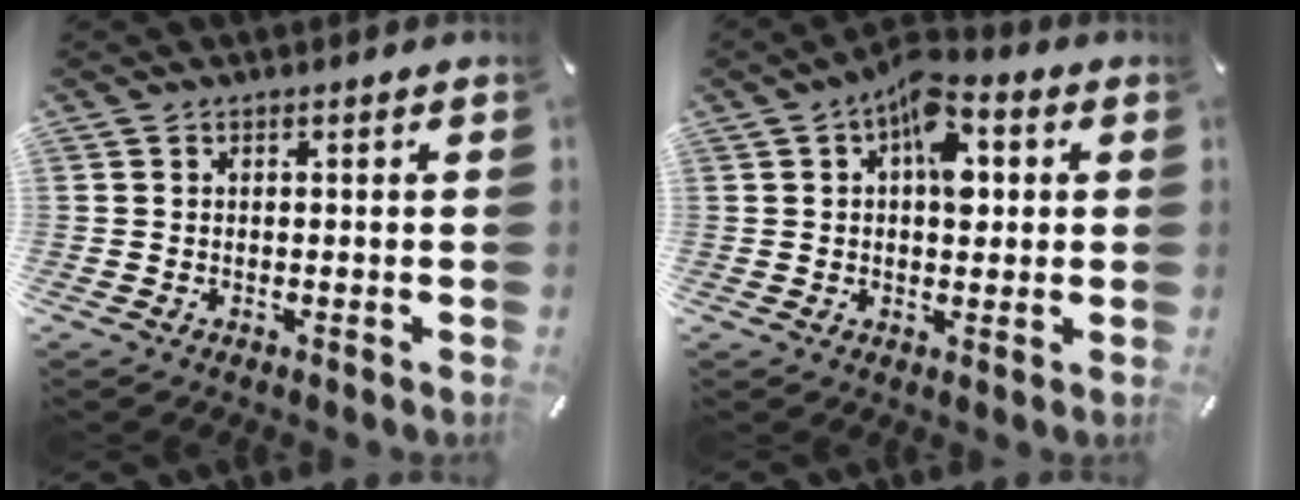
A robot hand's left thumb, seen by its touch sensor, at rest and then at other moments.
{"total": 9.4, "force": [2.7, 5.4, 7.2], "torque": [-0.082, -0.014, 0.042]}